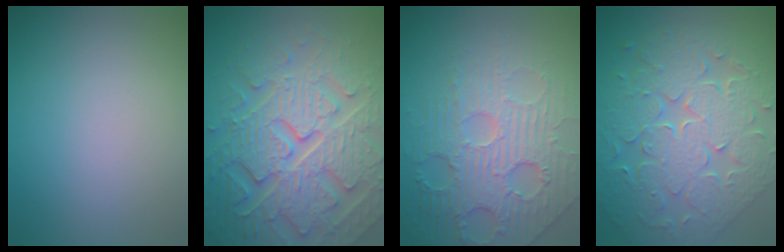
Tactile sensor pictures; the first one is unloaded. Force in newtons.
{"total": 8.1, "press": 7.9, "slide": 1.9}
{"total": 6.1, "press": 4.9, "slide": 3.7}
{"total": 9.3, "press": 6.8, "slide": 6.3}